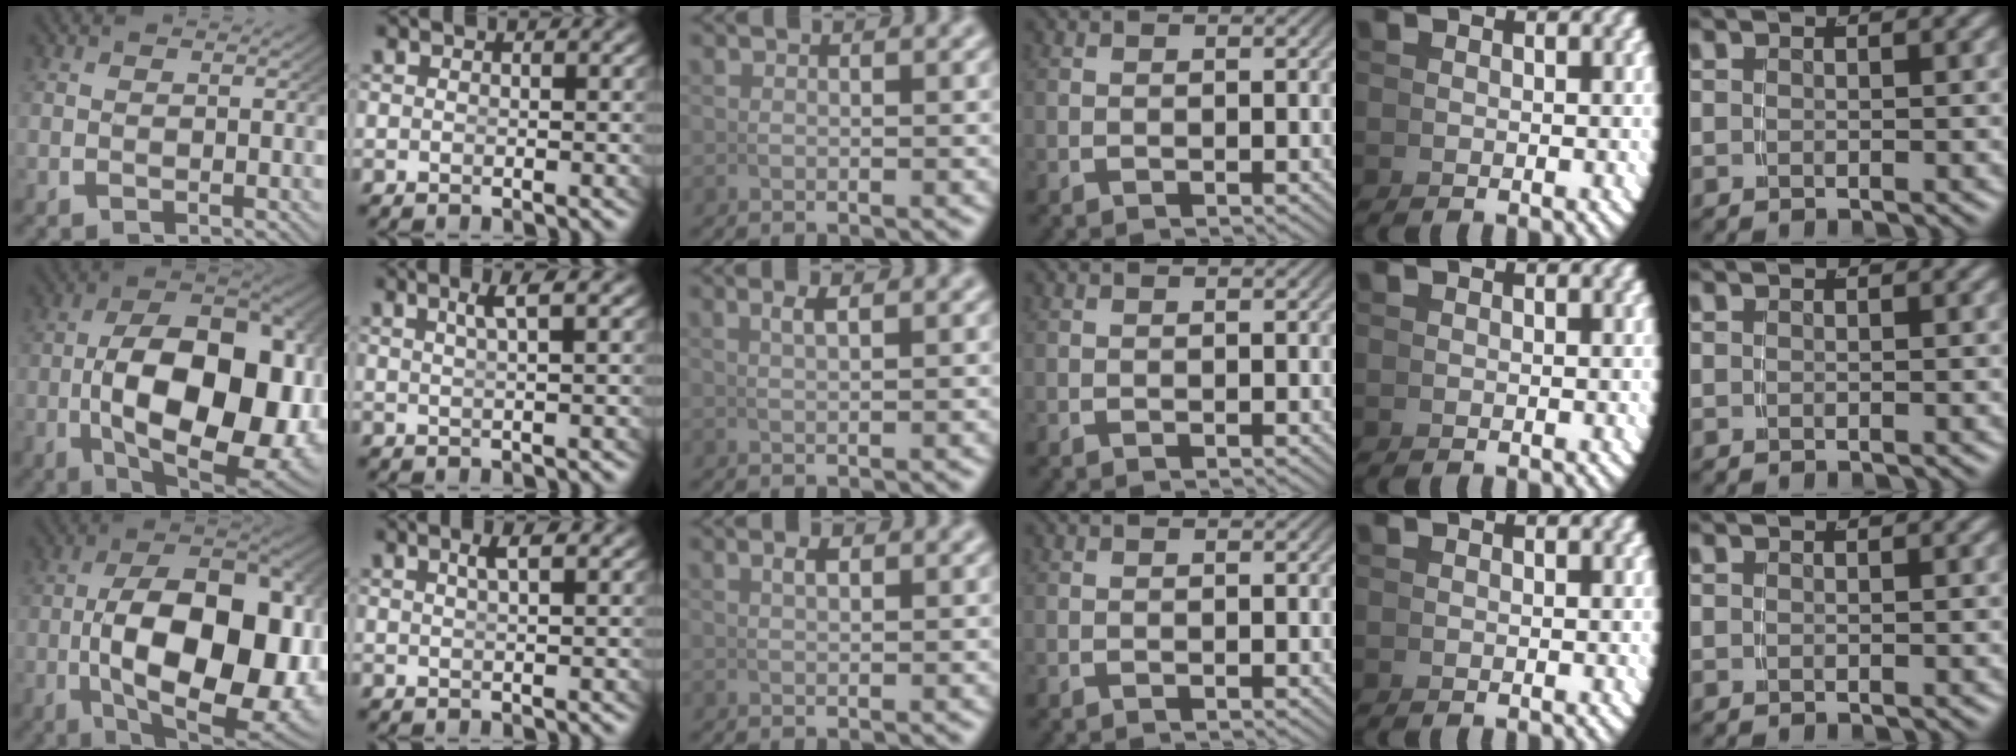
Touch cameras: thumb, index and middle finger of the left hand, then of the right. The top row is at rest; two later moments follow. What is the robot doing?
{"motion": "grasp_and_lifting", "object": "whiteboard"}